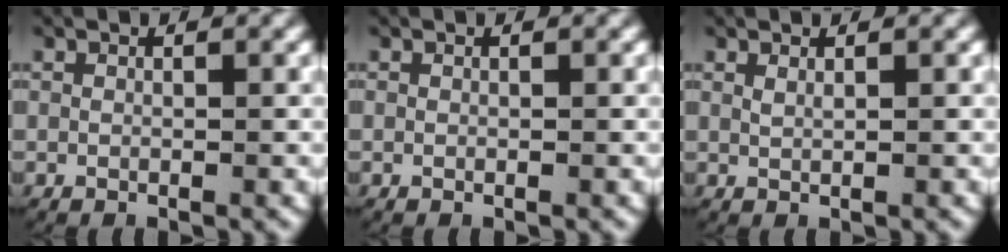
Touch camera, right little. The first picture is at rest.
{"total": 0.0}
{"total": 0.6, "force": [0.5, 0.0, 0.4], "torque": [-0.012, -0.004, 0.015]}